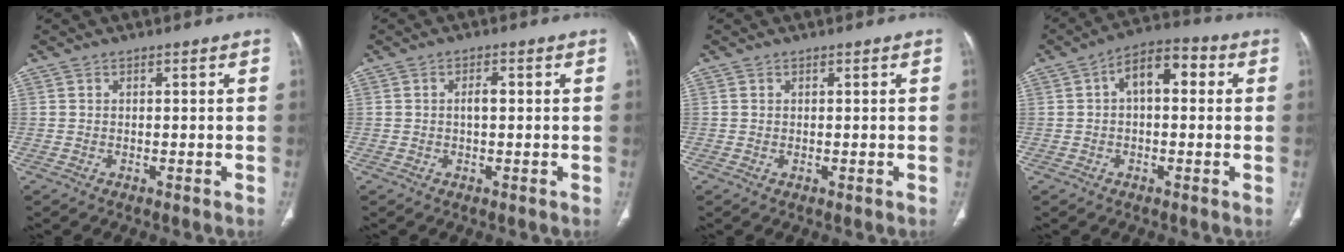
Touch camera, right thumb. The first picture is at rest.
{"total": 2.1, "force": [0.1, 1.0, 1.9], "torque": [-0.036, 0.006, 0.000]}
{"total": 0.0}
{"total": 8.4, "force": [1.5, 4.6, 6.9], "torque": [-0.094, 0.028, 0.014]}